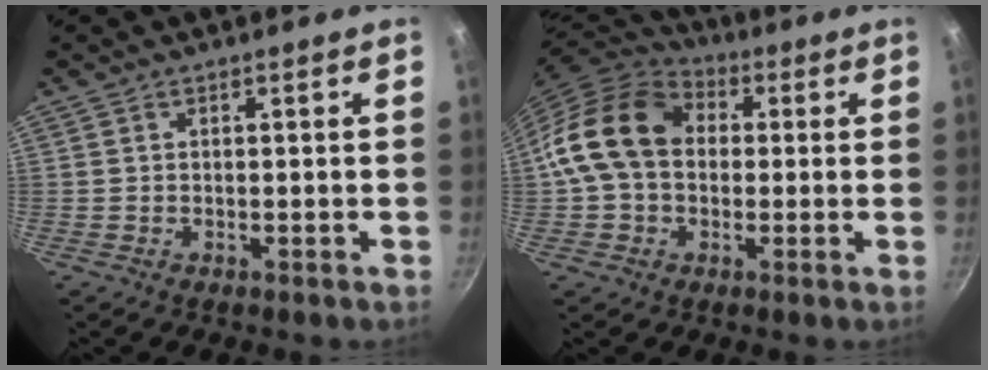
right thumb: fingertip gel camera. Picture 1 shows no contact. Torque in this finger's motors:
{"motor_torque": [1.74, 2.44, 0.89, -1.00, 0.50]}